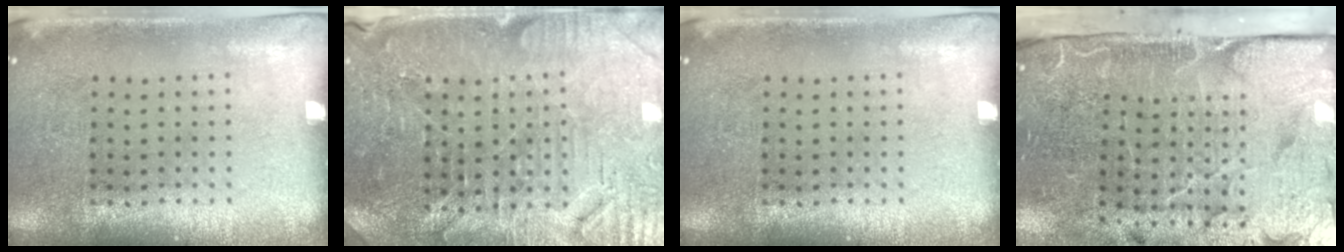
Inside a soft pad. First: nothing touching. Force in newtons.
{"total": 3.8, "press": 3.7, "slide": 0.7}
{"total": 0.0}
{"total": 5.1, "press": 3.8, "slide": 3.3}